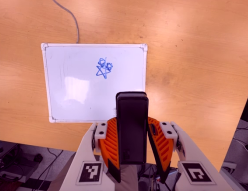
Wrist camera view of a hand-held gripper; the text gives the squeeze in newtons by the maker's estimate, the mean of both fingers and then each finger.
{"total": 5.8, "left": 4.5, "right": 7.2}